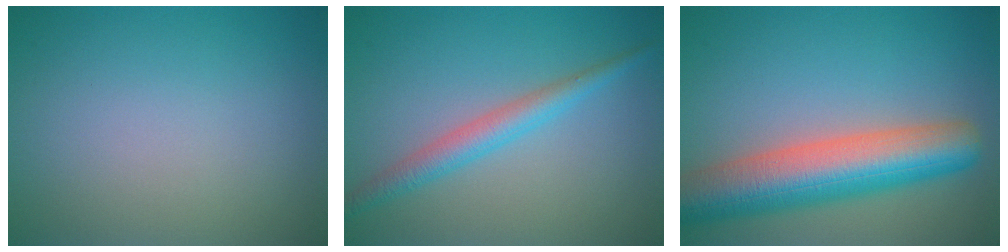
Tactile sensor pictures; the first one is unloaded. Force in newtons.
{"total": 2.9, "press": 2.9, "slide": 0.1}
{"total": 9.4, "press": 9.4, "slide": 0.5}